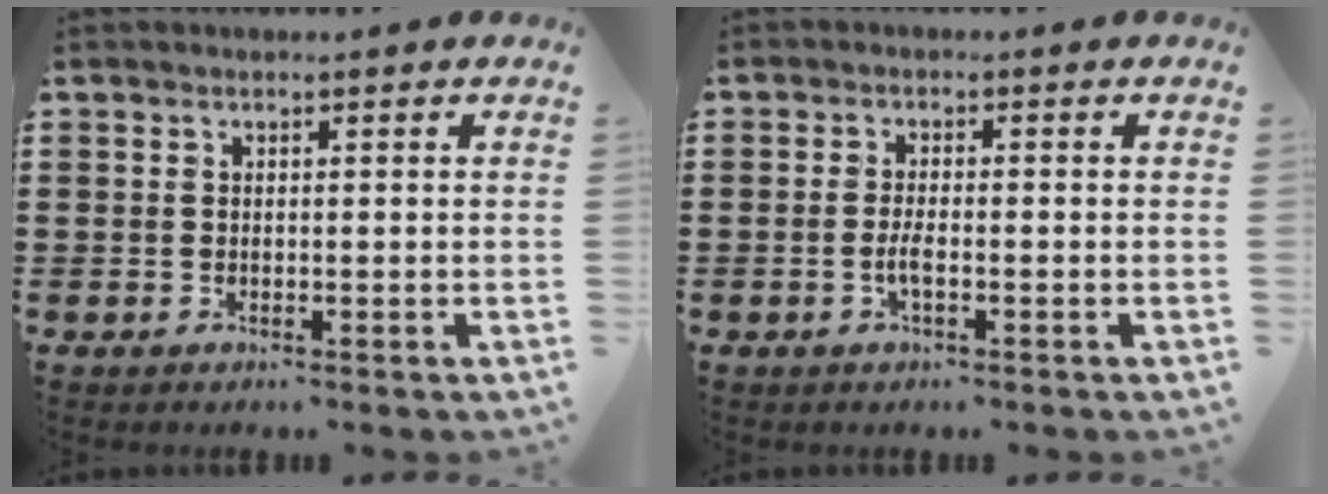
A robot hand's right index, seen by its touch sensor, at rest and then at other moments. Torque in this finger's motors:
{"motor_torque": [2.14, 0.00, 0.06, 0.06]}